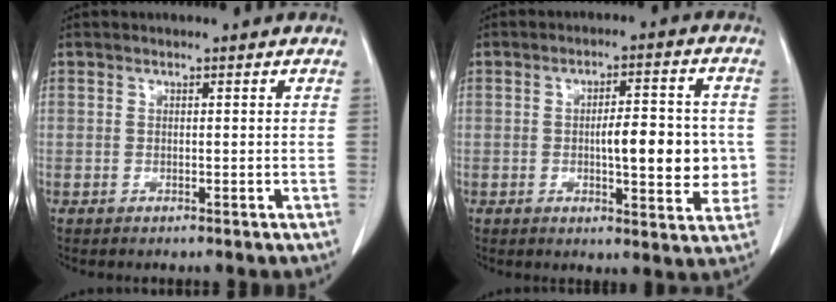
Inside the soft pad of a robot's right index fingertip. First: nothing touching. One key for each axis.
{"total": 10.0, "fx": -0.7, "fy": 2.9, "fz": 9.5, "tx": -0.131, "ty": 0.009, "tz": -0.005}